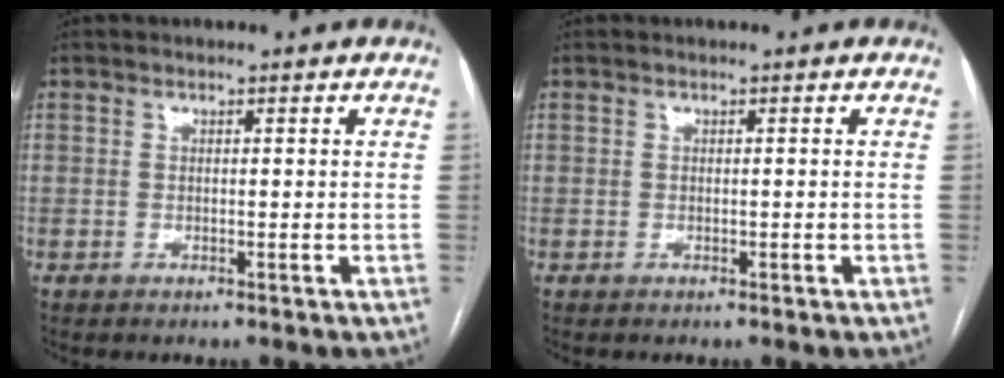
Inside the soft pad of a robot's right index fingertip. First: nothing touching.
{"total": 0.0}